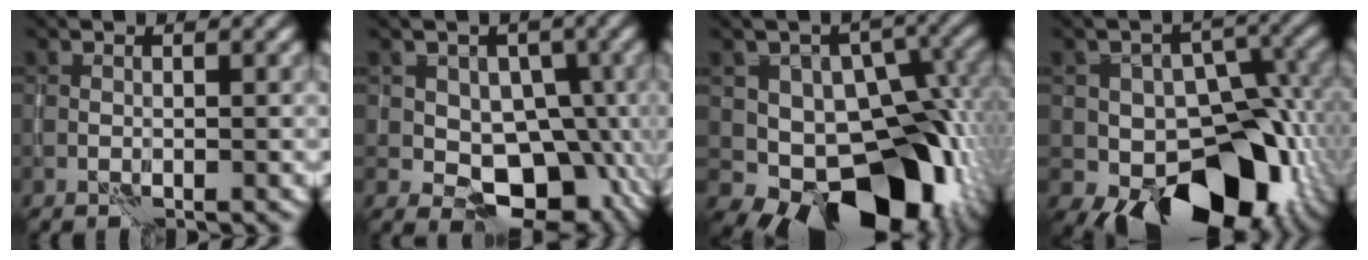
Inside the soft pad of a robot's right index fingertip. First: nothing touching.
{"total": 8.5, "force": [-1.3, 6.6, 5.2], "torque": [-0.032, -0.010, -0.021]}
{"total": 13.0, "force": [-4.3, 8.4, 8.9], "torque": [-0.088, 0.006, -0.068]}
{"total": 12.5, "force": [-5.3, 7.9, 8.1], "torque": [-0.078, 0.007, -0.083]}